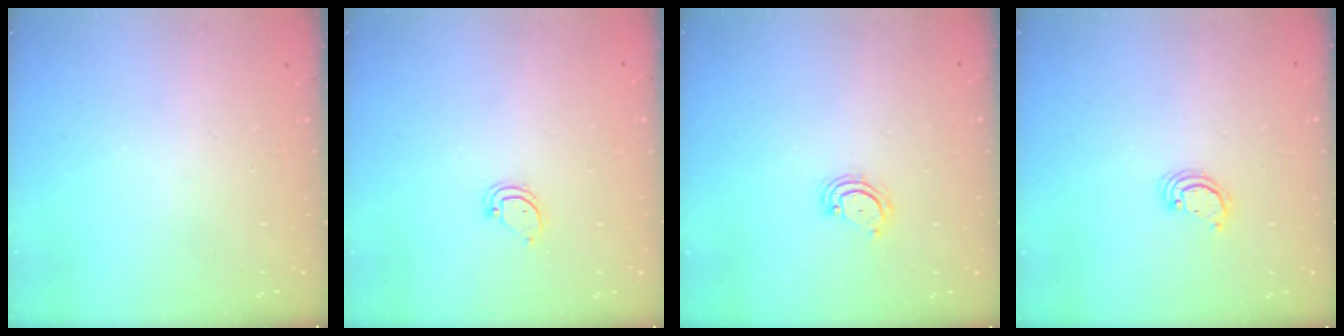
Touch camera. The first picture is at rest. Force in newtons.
{"total": 3.6, "press": 3.6, "slide": 0.2}
{"total": 4.5, "press": 4.5, "slide": 0.4}
{"total": 2.6, "press": 2.6, "slide": 0.2}